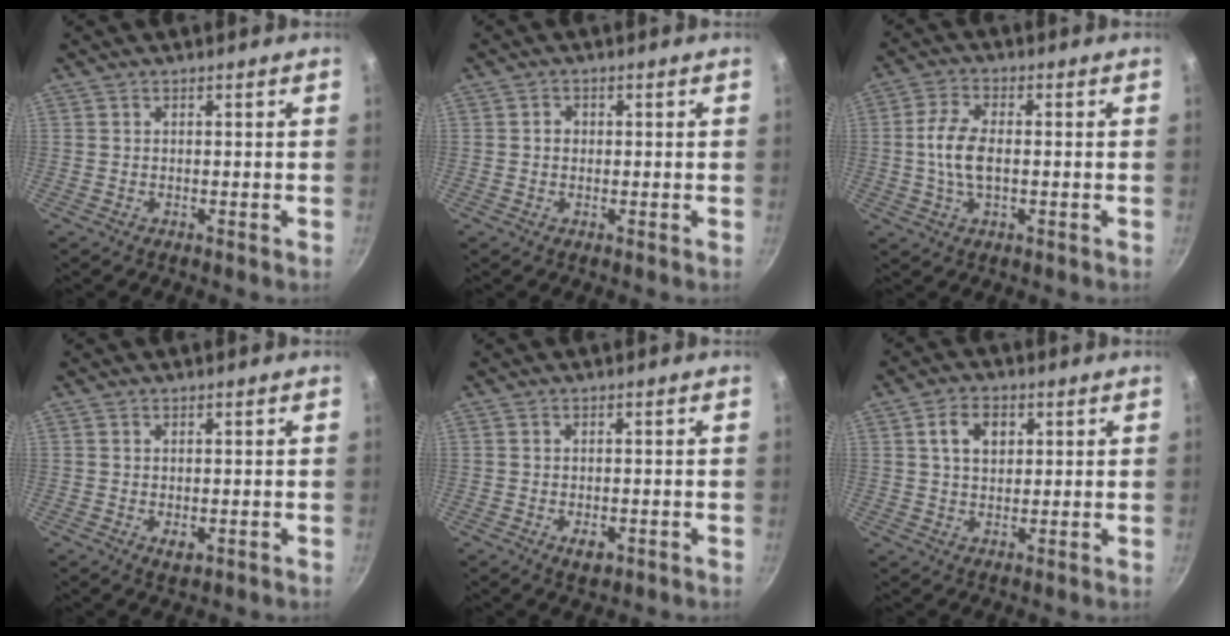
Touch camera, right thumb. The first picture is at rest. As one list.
[{"total": 1.3, "force": [-0.1, 1.1, 0.6], "torque": [-0.007, 0.004, -0.003]}, {"total": 7.5, "force": [-0.4, 4.0, 6.3], "torque": [-0.127, 0.012, -0.012]}, {"total": 2.1, "force": [-0.2, 1.3, 1.6], "torque": [-0.026, -0.007, -0.002]}, {"total": 3.0, "force": [-1.0, 1.7, 2.2], "torque": [-0.031, -0.001, -0.011]}, {"total": 6.0, "force": [1.9, 4.2, 3.9], "torque": [-0.050, 0.001, 0.031]}]